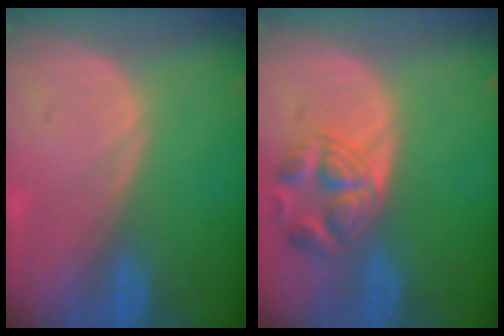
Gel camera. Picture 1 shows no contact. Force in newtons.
{"total": 5.6, "press": 5.6, "slide": 0.2}